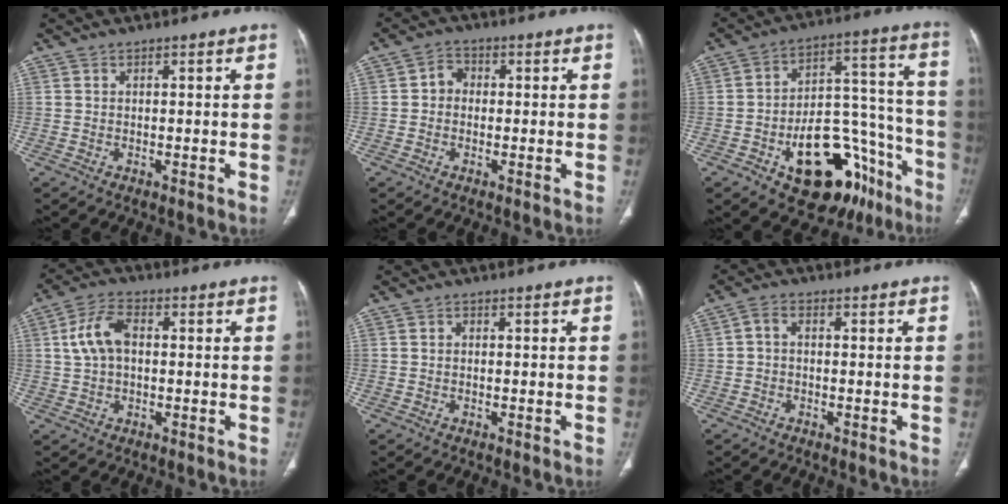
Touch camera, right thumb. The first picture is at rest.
{"total": 3.3, "force": [-0.1, 2.9, 1.5], "torque": [-0.008, 0.013, -0.009]}
{"total": 23.7, "force": [-12.1, 12.8, 15.9], "torque": [-0.161, 0.097, -0.165]}
{"total": 7.7, "force": [1.0, 4.7, 6.0], "torque": [-0.120, 0.021, 0.017]}
{"total": 0.6, "force": [0.0, 0.5, 0.4], "torque": [-0.008, 0.002, -0.001]}
{"total": 2.3, "force": [-0.2, 1.5, 1.7], "torque": [-0.027, 0.011, -0.008]}